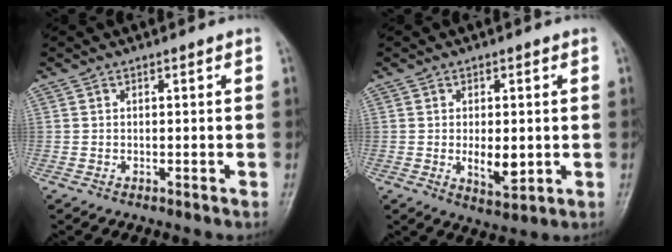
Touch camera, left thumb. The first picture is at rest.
{"total": 6.0, "force": [-0.5, 3.1, 5.2], "torque": [-0.073, -0.013, -0.001]}